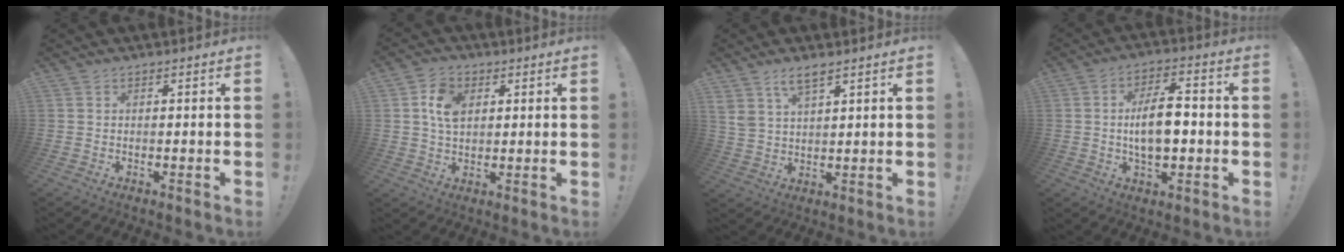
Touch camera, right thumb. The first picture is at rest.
{"total": 8.3, "force": [2.4, 6.0, 5.2], "torque": [-0.091, 0.008, 0.049]}
{"total": 6.1, "force": [4.5, 2.2, 3.5], "torque": [-0.061, -0.019, 0.084]}
{"total": 11.0, "force": [-0.9, 5.3, 9.5], "torque": [-0.173, 0.005, -0.021]}